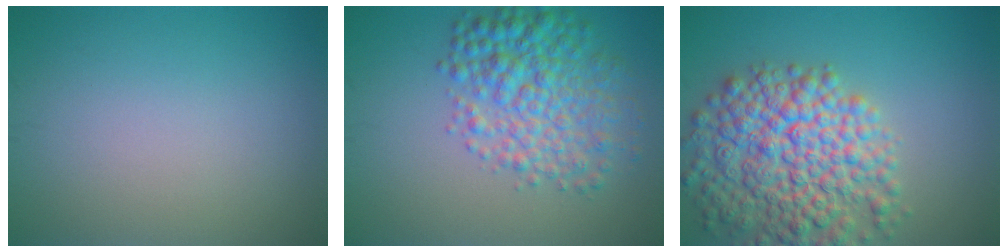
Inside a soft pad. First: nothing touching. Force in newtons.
{"total": 6.1, "press": 6.1, "slide": 0.1}
{"total": 9.5, "press": 9.5, "slide": 0.4}